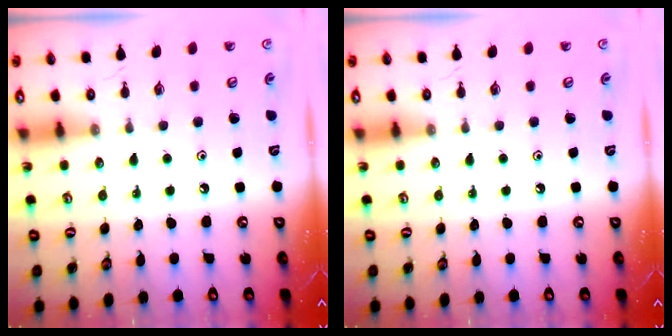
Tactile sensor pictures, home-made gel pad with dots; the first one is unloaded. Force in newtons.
{"total": 0.0}